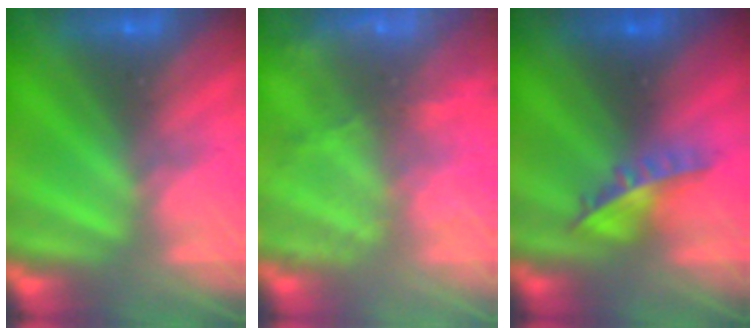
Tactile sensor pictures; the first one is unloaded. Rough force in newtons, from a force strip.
{"total": 7.8}
{"total": 8.3}